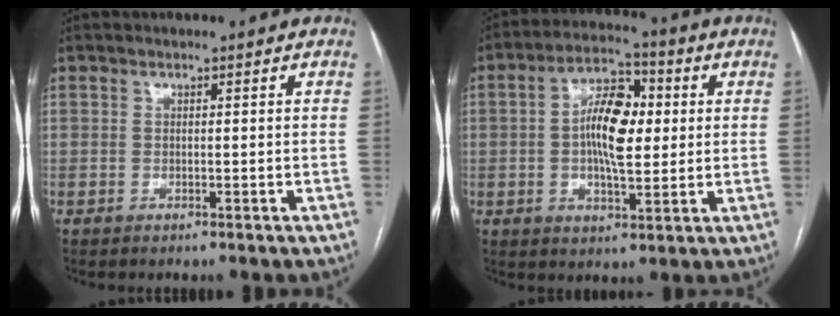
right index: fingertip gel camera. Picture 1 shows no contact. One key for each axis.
{"total": 10.3, "fx": 0.8, "fy": 4.2, "fz": 9.4, "tx": -0.171, "ty": 0.019, "tz": 0.011}